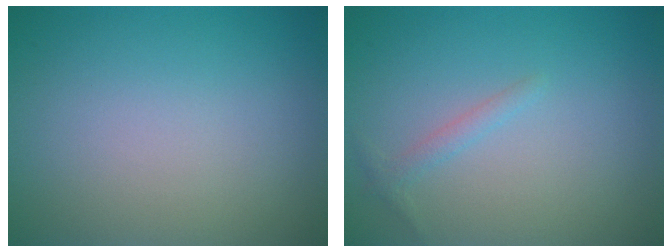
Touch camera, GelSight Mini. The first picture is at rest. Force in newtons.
{"total": 1.1, "press": 1.1, "slide": 0.1}